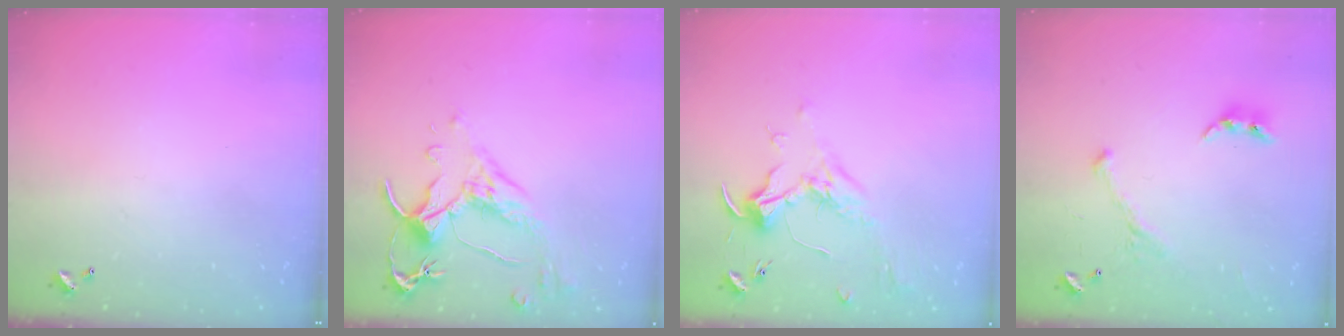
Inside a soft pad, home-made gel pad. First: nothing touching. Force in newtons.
{"total": 2.5, "press": 2.2, "slide": 1.3}
{"total": 1.8, "press": 1.6, "slide": 0.9}
{"total": 2.0, "press": 2.0, "slide": 0.4}